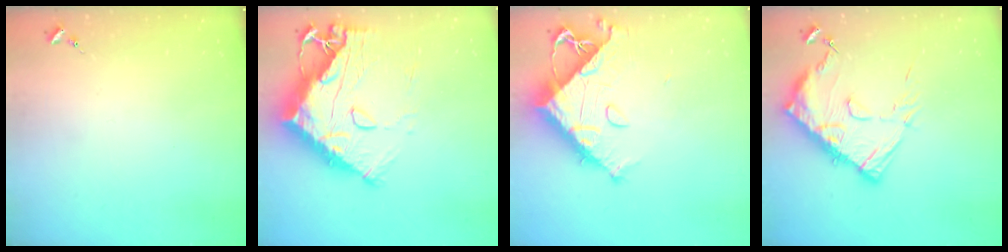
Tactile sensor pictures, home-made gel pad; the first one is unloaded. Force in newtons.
{"total": 23.2, "press": 23.1, "slide": 2.2}
{"total": 13.1, "press": 13.0, "slide": 1.5}
{"total": 15.8, "press": 15.7, "slide": 1.6}